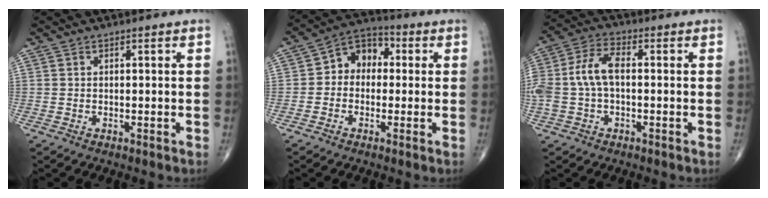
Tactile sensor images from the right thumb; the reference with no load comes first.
{"total": 8.0, "force": [0.4, 6.1, 5.1], "torque": [-0.045, 0.031, -0.010]}
{"total": 9.5, "force": [-0.2, 5.3, 7.8], "torque": [-0.180, 0.030, -0.007]}